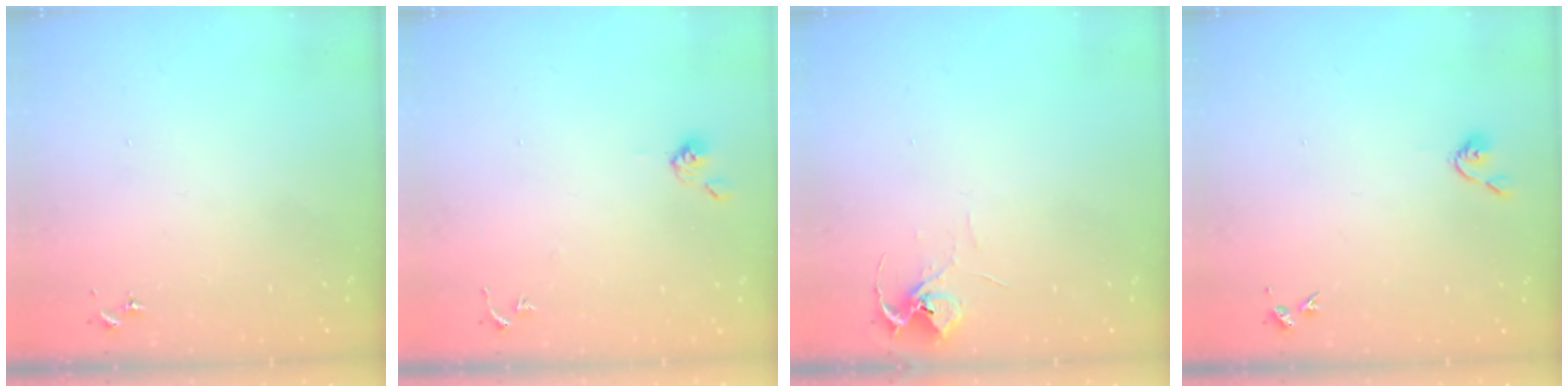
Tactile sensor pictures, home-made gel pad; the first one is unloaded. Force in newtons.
{"total": 6.4, "press": 6.4, "slide": 0.6}
{"total": 5.9, "press": 5.9, "slide": 0.4}
{"total": 3.8, "press": 3.7, "slide": 0.6}